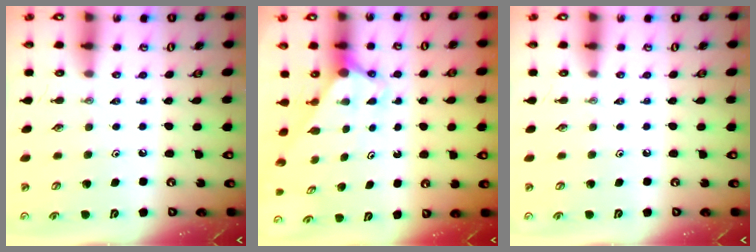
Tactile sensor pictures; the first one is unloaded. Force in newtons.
{"total": 2.9, "press": 2.9, "slide": 0.0}
{"total": 0.0}